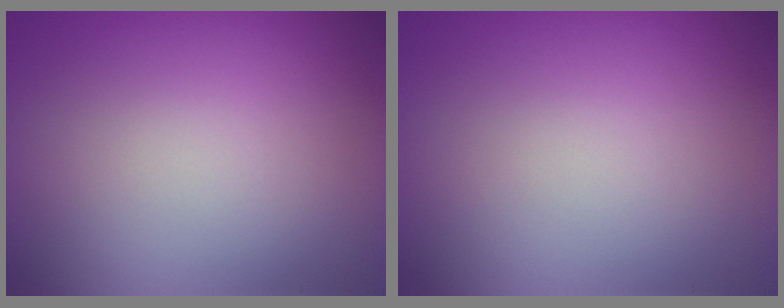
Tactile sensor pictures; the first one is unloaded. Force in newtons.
{"total": 0.0}